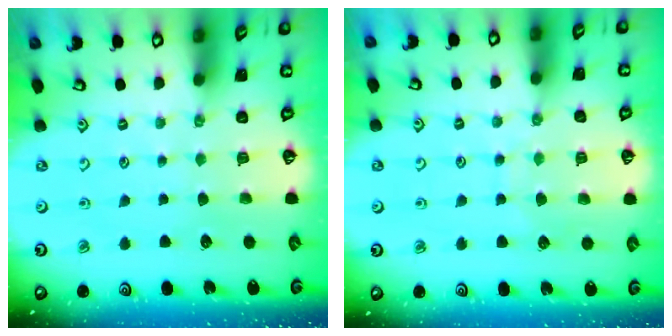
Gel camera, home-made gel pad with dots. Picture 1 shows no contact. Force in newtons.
{"total": 6.8, "press": 6.8, "slide": 0.6}